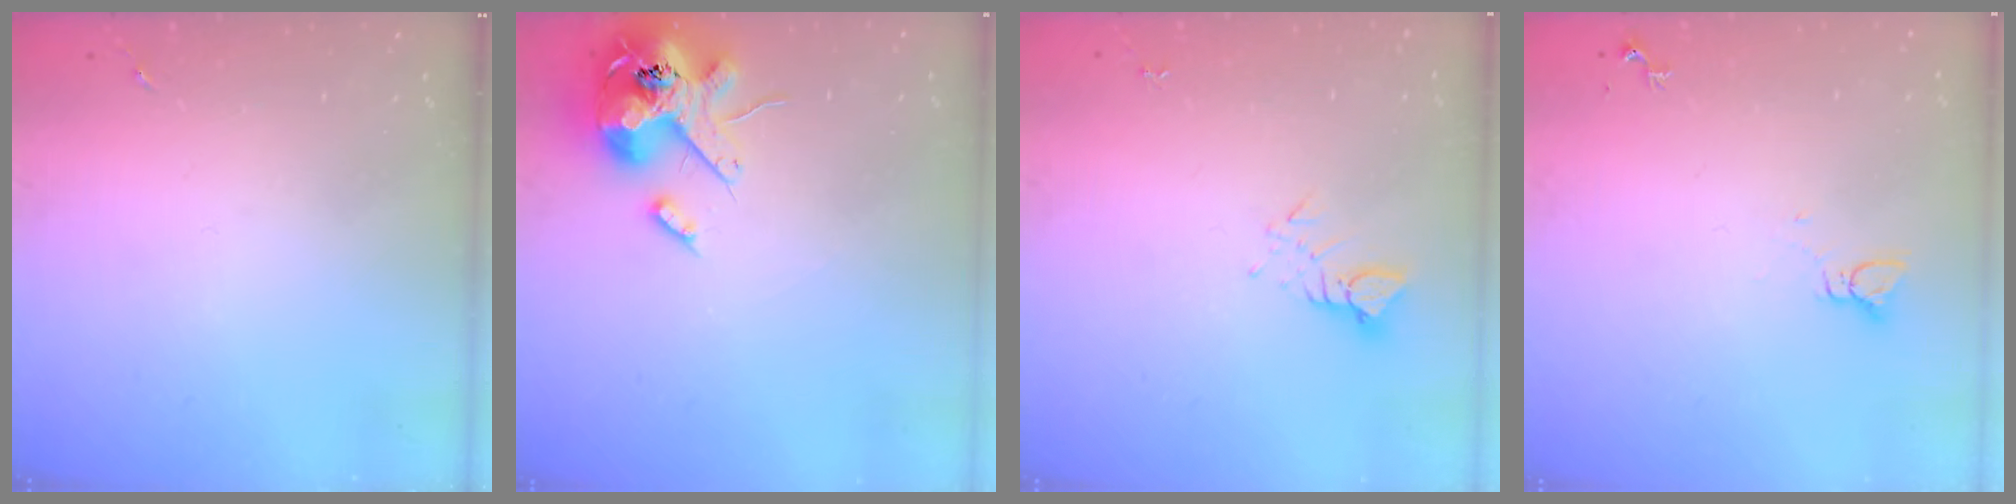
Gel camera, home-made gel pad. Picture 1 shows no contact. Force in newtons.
{"total": 15.3, "press": 15.1, "slide": 2.5}
{"total": 3.1, "press": 3.1, "slide": 0.3}
{"total": 2.2, "press": 2.2, "slide": 0.1}